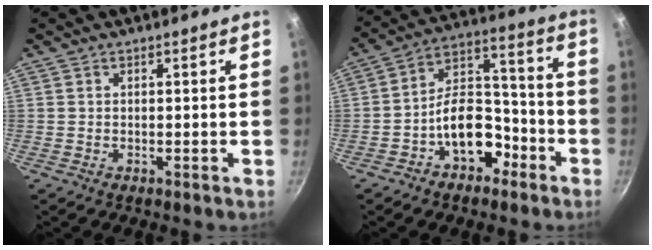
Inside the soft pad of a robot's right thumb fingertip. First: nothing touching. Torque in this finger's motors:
{"motor_torque": [1.80, 1.34, 1.19, -0.66, 0.12]}